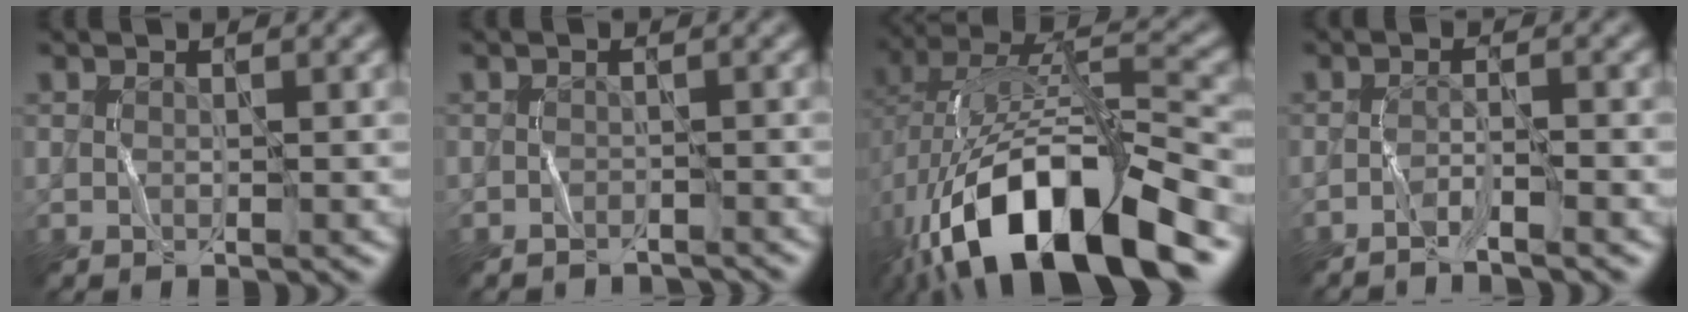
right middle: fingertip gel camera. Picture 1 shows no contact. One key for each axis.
{"total": 1.5, "fx": -1.4, "fy": 0.2, "fz": -0.4, "tx": 0.009, "ty": 0.001, "tz": -0.022}
{"total": 16.4, "fx": -8.5, "fy": 6.8, "fz": 12.3, "tx": -0.228, "ty": 0.002, "tz": -0.146}
{"total": 1.9, "fx": -1.7, "fy": -0.2, "fz": 0.9, "tx": -0.016, "ty": 0.009, "tz": -0.037}